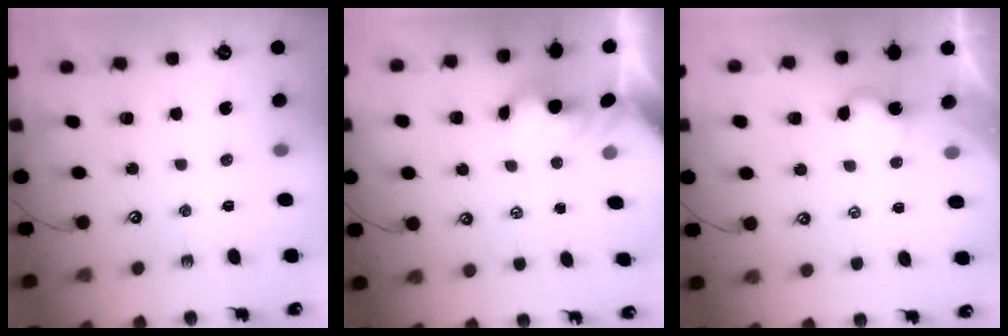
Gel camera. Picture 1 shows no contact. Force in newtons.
{"total": 1.1, "press": 0.8, "slide": 0.7}
{"total": 2.8, "press": 2.7, "slide": 0.3}